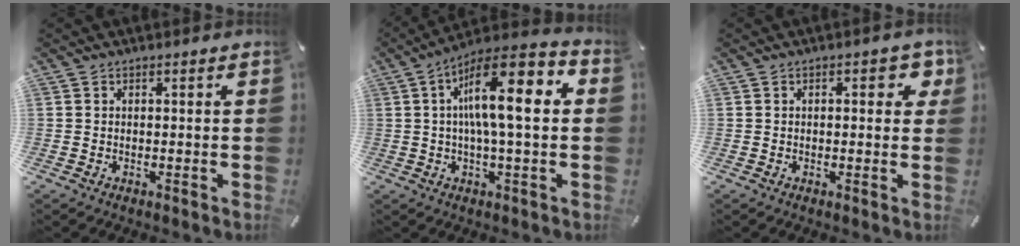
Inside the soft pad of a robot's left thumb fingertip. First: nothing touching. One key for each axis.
{"total": 16.1, "fx": 3.0, "fy": 4.7, "fz": 15.1, "tx": -0.248, "ty": -0.010, "tz": 0.042}
{"total": 4.6, "fx": 1.1, "fy": 2.2, "fz": 3.9, "tx": -0.049, "ty": 0.000, "tz": 0.010}